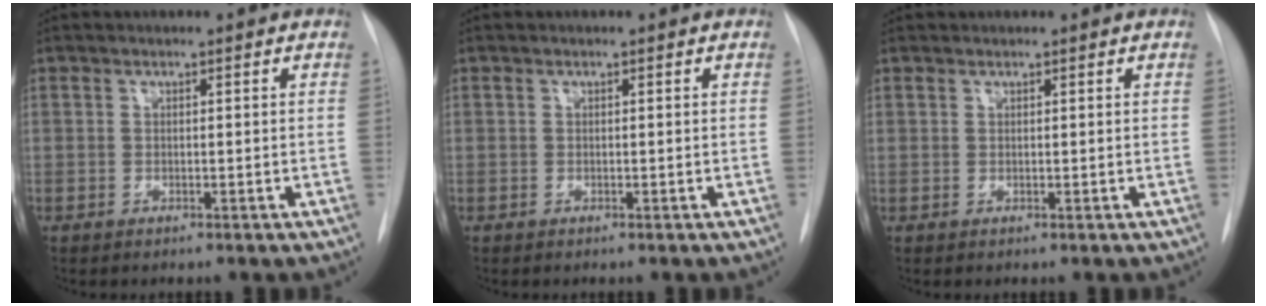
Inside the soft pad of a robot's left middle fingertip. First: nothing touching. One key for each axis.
{"total": 0.0}
{"total": 0.6, "fx": 0.5, "fy": 0.4, "fz": -0.1, "tx": 0.003, "ty": 0.004, "tz": 0.008}